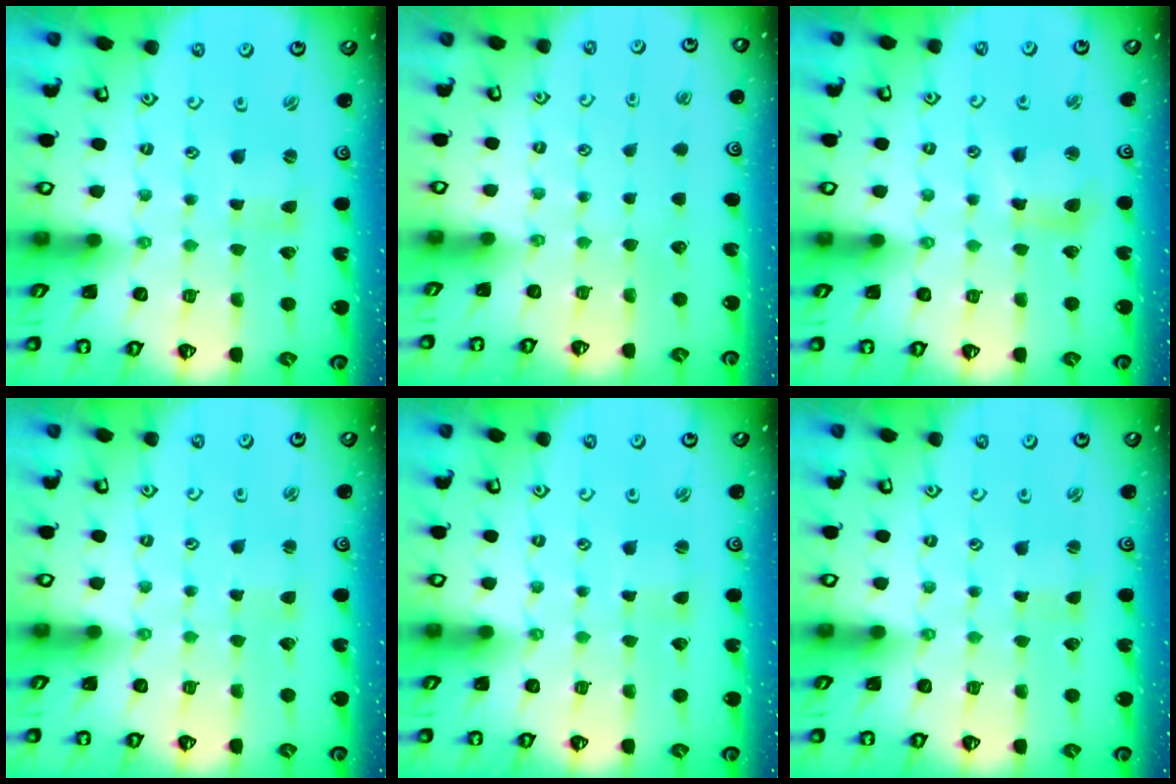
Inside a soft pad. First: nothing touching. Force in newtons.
{"total": 0.0}
{"total": 7.3, "press": 7.2, "slide": 1.0}
{"total": 2.1, "press": 2.1, "slide": 0.3}
{"total": 1.8, "press": 1.7, "slide": 0.4}
{"total": 0.9, "press": 0.9, "slide": 0.1}